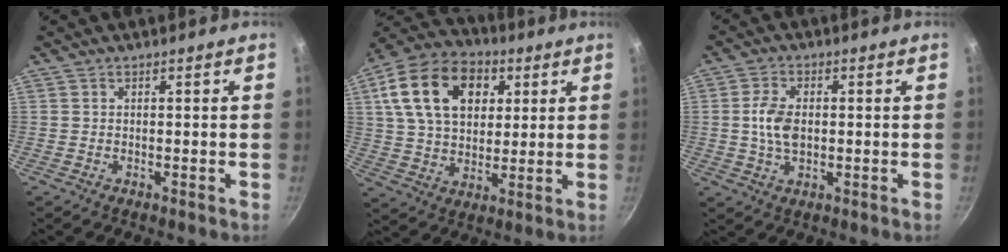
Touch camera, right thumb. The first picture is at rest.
{"total": 19.6, "force": [6.3, 13.4, 12.8], "torque": [-0.204, 0.005, 0.100]}
{"total": 6.4, "force": [0.2, 4.0, 5.0], "torque": [-0.091, 0.005, 0.002]}